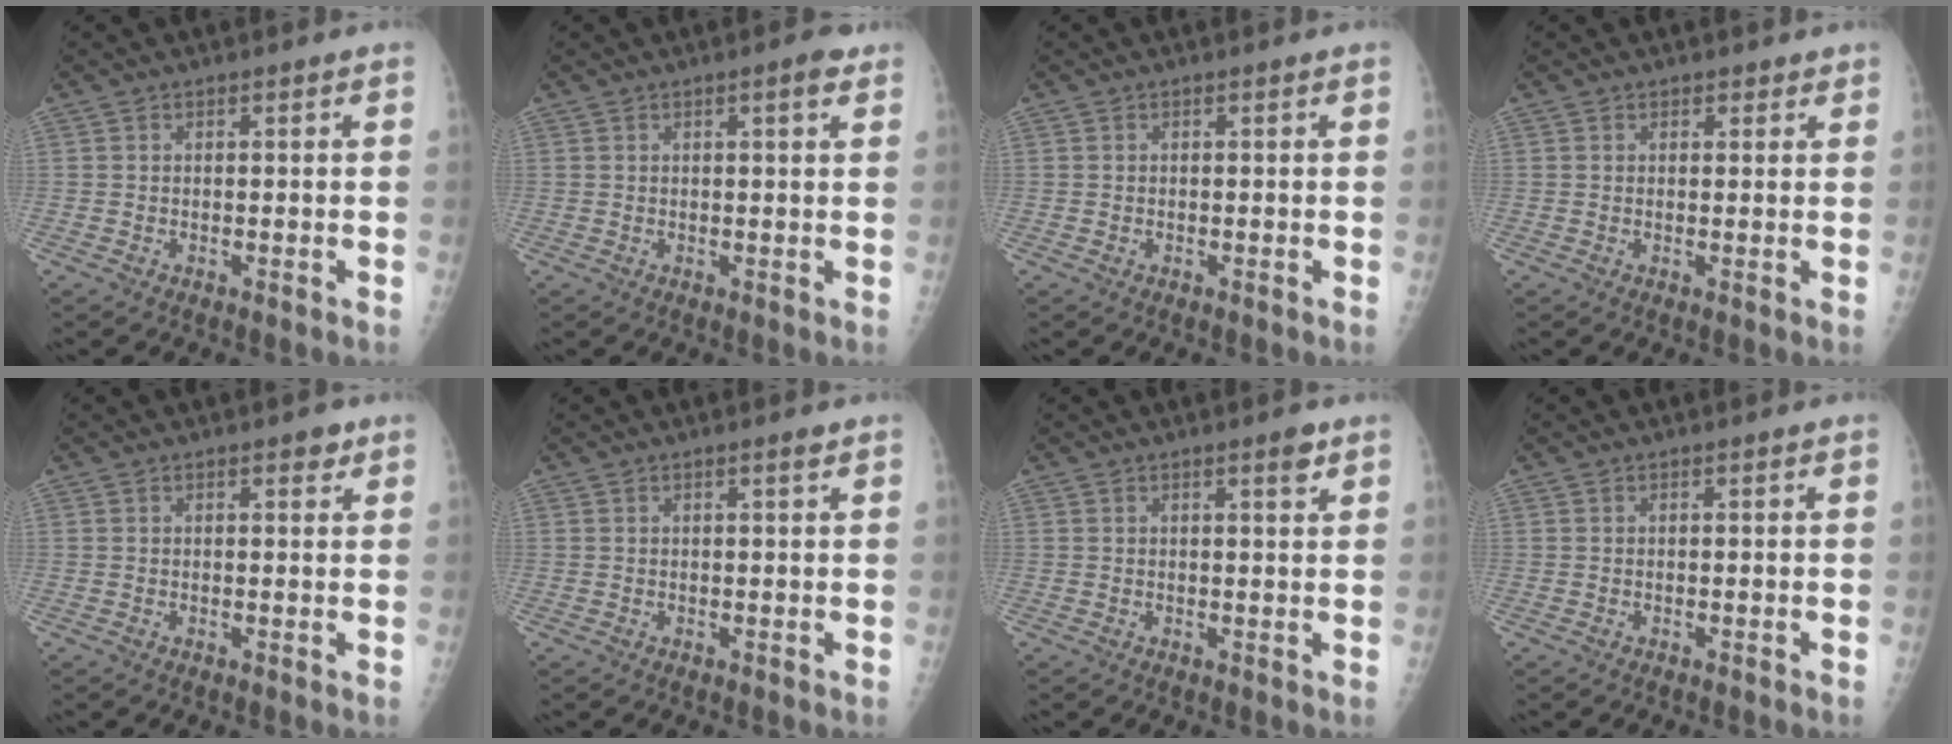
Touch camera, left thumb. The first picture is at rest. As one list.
[{"total": 2.6, "force": [1.4, 0.6, 2.0], "torque": [-0.024, -0.003, 0.014]}, {"total": 0.0}, {"total": 1.4, "force": [0.9, 1.0, 0.2], "torque": [0.019, -0.005, 0.009]}, {"total": 1.8, "force": [1.2, 1.0, 1.0], "torque": [-0.001, -0.004, 0.011]}, {"total": 0.8, "force": [0.6, 0.1, 0.6], "torque": [-0.009, -0.003, 0.008]}, {"total": 2.1, "force": [1.4, 0.5, 1.5], "torque": [-0.017, -0.007, 0.018]}, {"total": 0.0}]